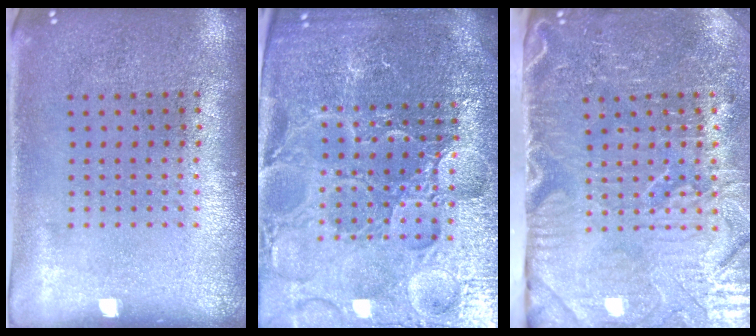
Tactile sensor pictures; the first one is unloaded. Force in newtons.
{"total": 5.8, "press": 5.3, "slide": 2.3}
{"total": 5.1, "press": 4.3, "slide": 2.7}